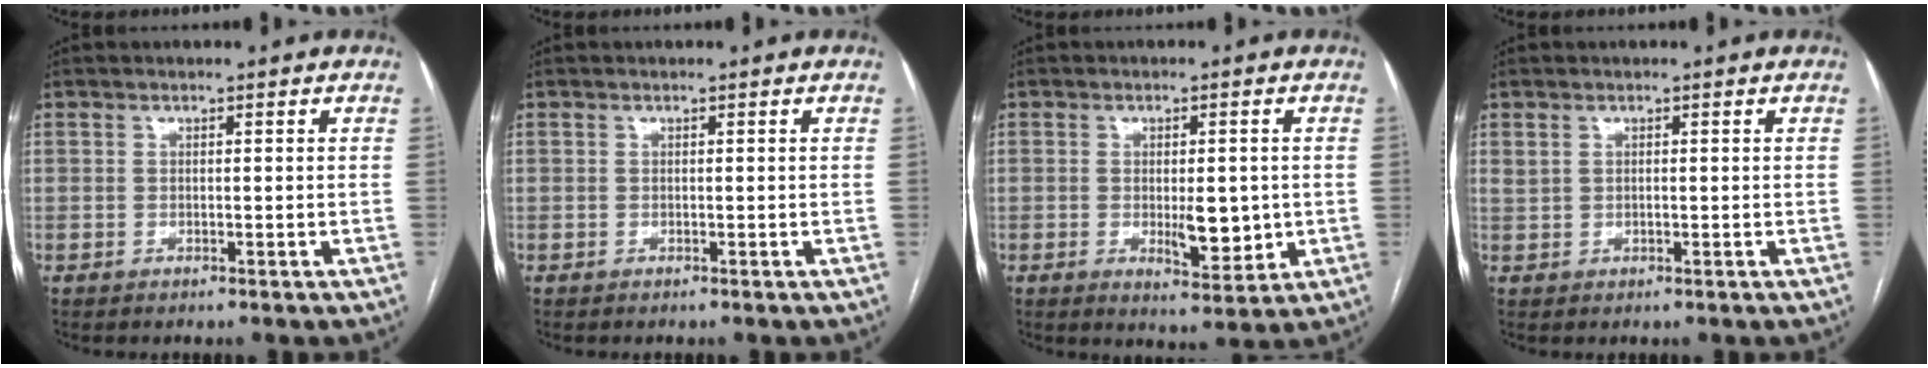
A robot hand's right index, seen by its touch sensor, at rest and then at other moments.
{"total": 0.0}
{"total": 6.1, "force": [-0.6, 2.3, 5.7], "torque": [-0.083, -0.010, -0.001]}
{"total": 1.2, "force": [0.6, 0.7, 0.8], "torque": [-0.025, 0.007, 0.018]}